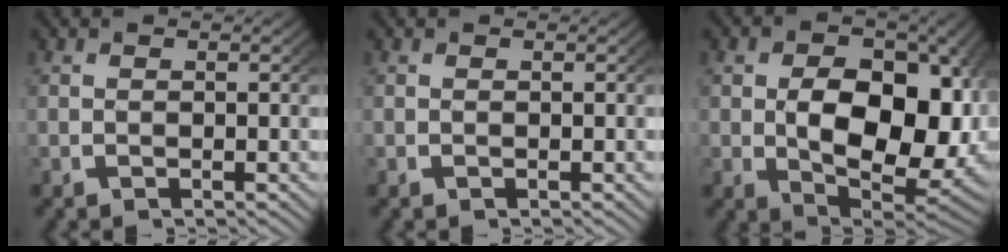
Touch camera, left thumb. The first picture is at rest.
{"total": 0.0}
{"total": 15.2, "force": [-0.2, 10.0, 11.4], "torque": [-0.196, -0.072, 0.032]}